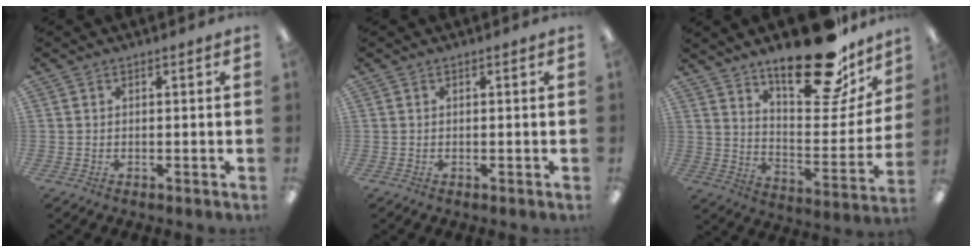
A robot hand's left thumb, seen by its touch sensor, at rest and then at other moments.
{"total": 0.0}
{"total": 23.8, "force": [18.1, 8.0, 13.1], "torque": [-0.185, -0.127, 0.300]}